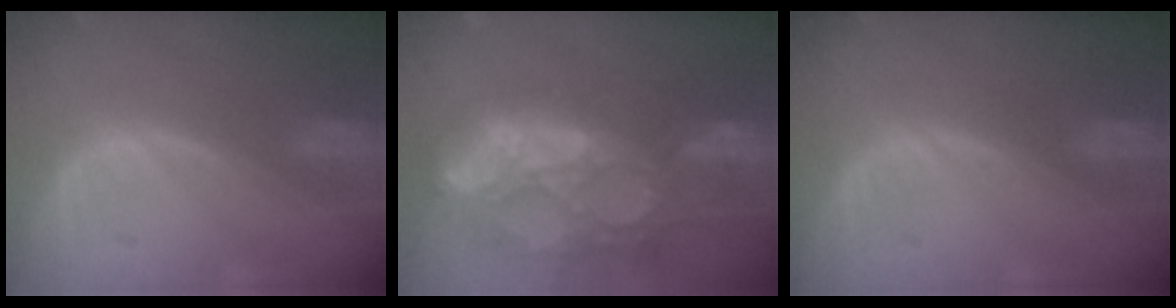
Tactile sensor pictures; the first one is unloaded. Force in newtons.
{"total": 15.1, "press": 12.5, "slide": 8.5}
{"total": 0.0}